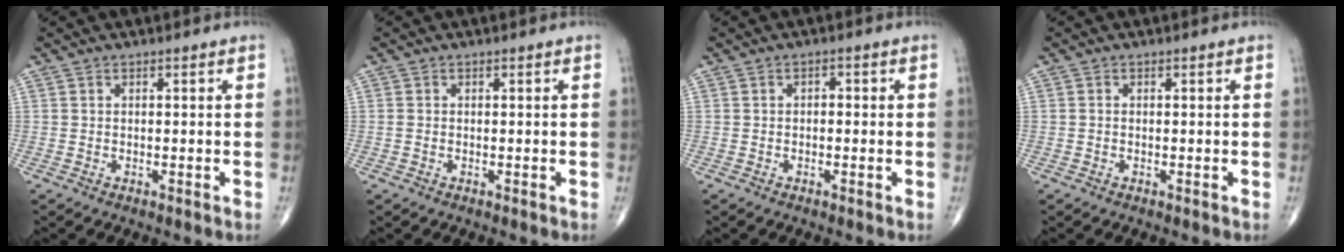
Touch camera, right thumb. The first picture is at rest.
{"total": 0.7, "force": [-0.1, 0.5, 0.5], "torque": [-0.015, 0.001, -0.002]}
{"total": 1.2, "force": [-0.1, 0.8, 0.9], "torque": [-0.006, 0.005, -0.006]}
{"total": 0.0}